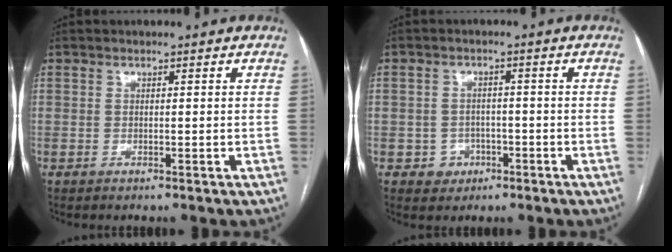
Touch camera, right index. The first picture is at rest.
{"total": 3.5, "force": [-1.4, 3.2, 0.4], "torque": [0.005, 0.013, -0.014]}